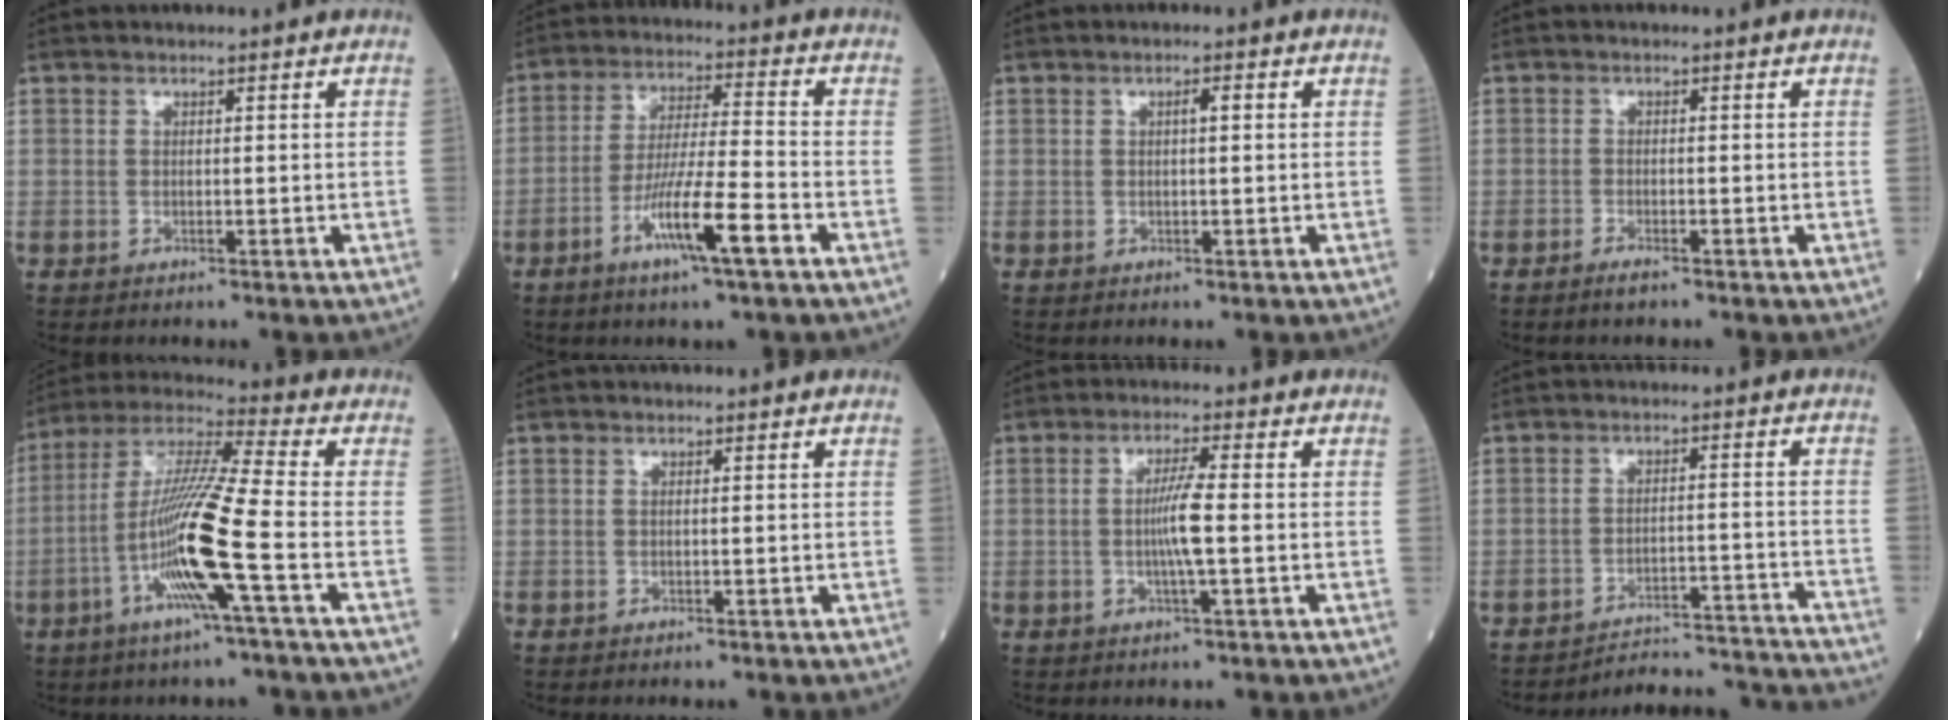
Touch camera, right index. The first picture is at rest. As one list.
[{"total": 10.3, "force": [-5.0, 0.1, 9.0], "torque": [-0.169, -0.009, -0.092]}, {"total": 1.3, "force": [0.3, 0.2, 1.3], "torque": [-0.022, 0.005, 0.003]}, {"total": 1.3, "force": [-1.0, 0.2, 0.8], "torque": [-0.019, -0.002, -0.015]}, {"total": 14.1, "force": [-4.5, -0.9, 13.3], "torque": [-0.271, -0.003, -0.093]}, {"total": 0.0}, {"total": 4.8, "force": [-0.5, -0.3, 4.8], "torque": [-0.093, -0.001, -0.010]}, {"total": 15.0, "force": [-15.0, -0.2, 0.8], "torque": [0.009, 0.018, -0.191]}]